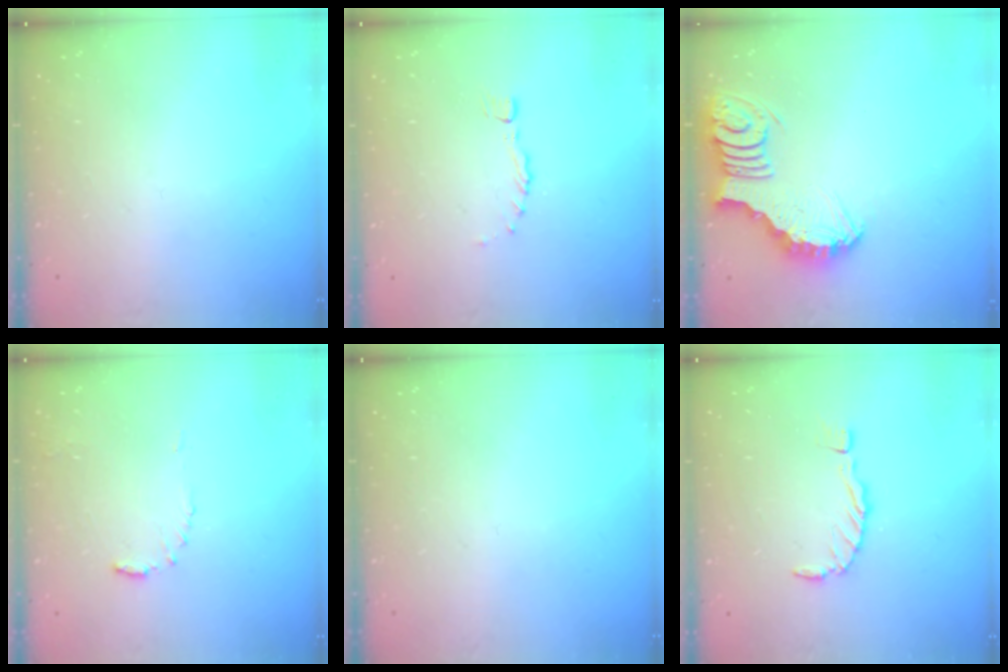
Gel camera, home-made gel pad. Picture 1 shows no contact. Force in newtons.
{"total": 0.0}
{"total": 4.8, "press": 4.8, "slide": 0.6}
{"total": 6.7, "press": 6.7, "slide": 0.5}
{"total": 0.0}
{"total": 0.0}